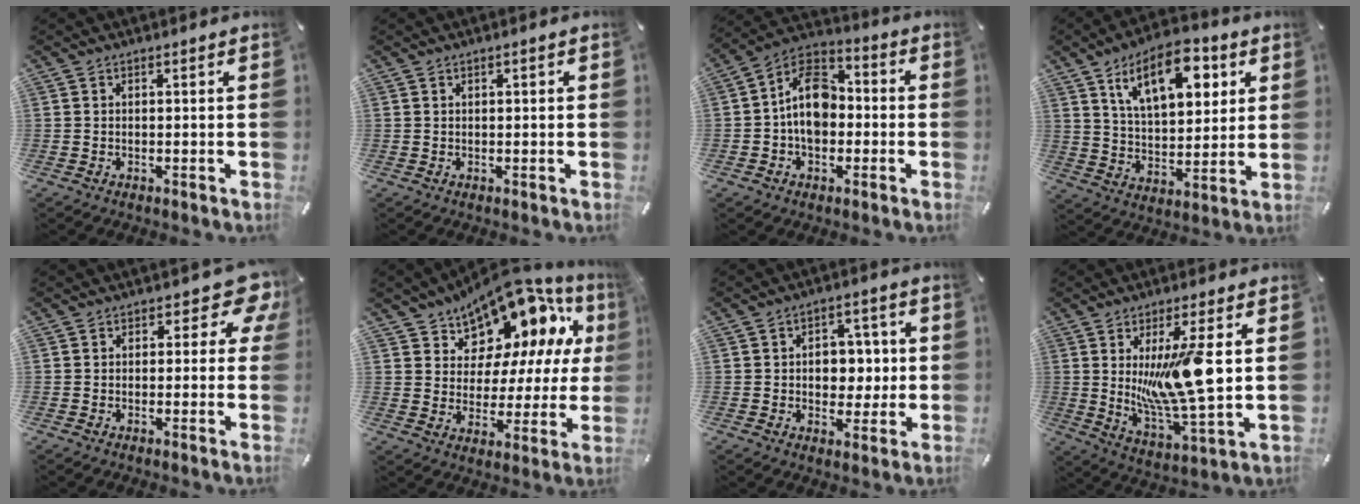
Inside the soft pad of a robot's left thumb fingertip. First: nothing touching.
{"total": 0.5, "force": [0.2, 0.3, 0.4], "torque": [-0.008, 0.002, 0.002]}
{"total": 11.8, "force": [-1.1, 8.8, 7.8], "torque": [-0.144, 0.022, -0.019]}
{"total": 16.3, "force": [8.3, 8.4, 11.2], "torque": [-0.180, -0.018, 0.141]}
{"total": 7.8, "force": [2.6, 4.3, 5.9], "torque": [-0.066, -0.013, 0.041]}
{"total": 13.3, "force": [11.3, 6.5, 3.1], "torque": [-0.066, -0.114, 0.199]}
{"total": 8.1, "force": [0.1, 6.4, 5.1], "torque": [-0.057, 0.001, -0.004]}
{"total": 16.1, "force": [3.1, 4.0, 15.2], "torque": [-0.271, -0.031, 0.041]}